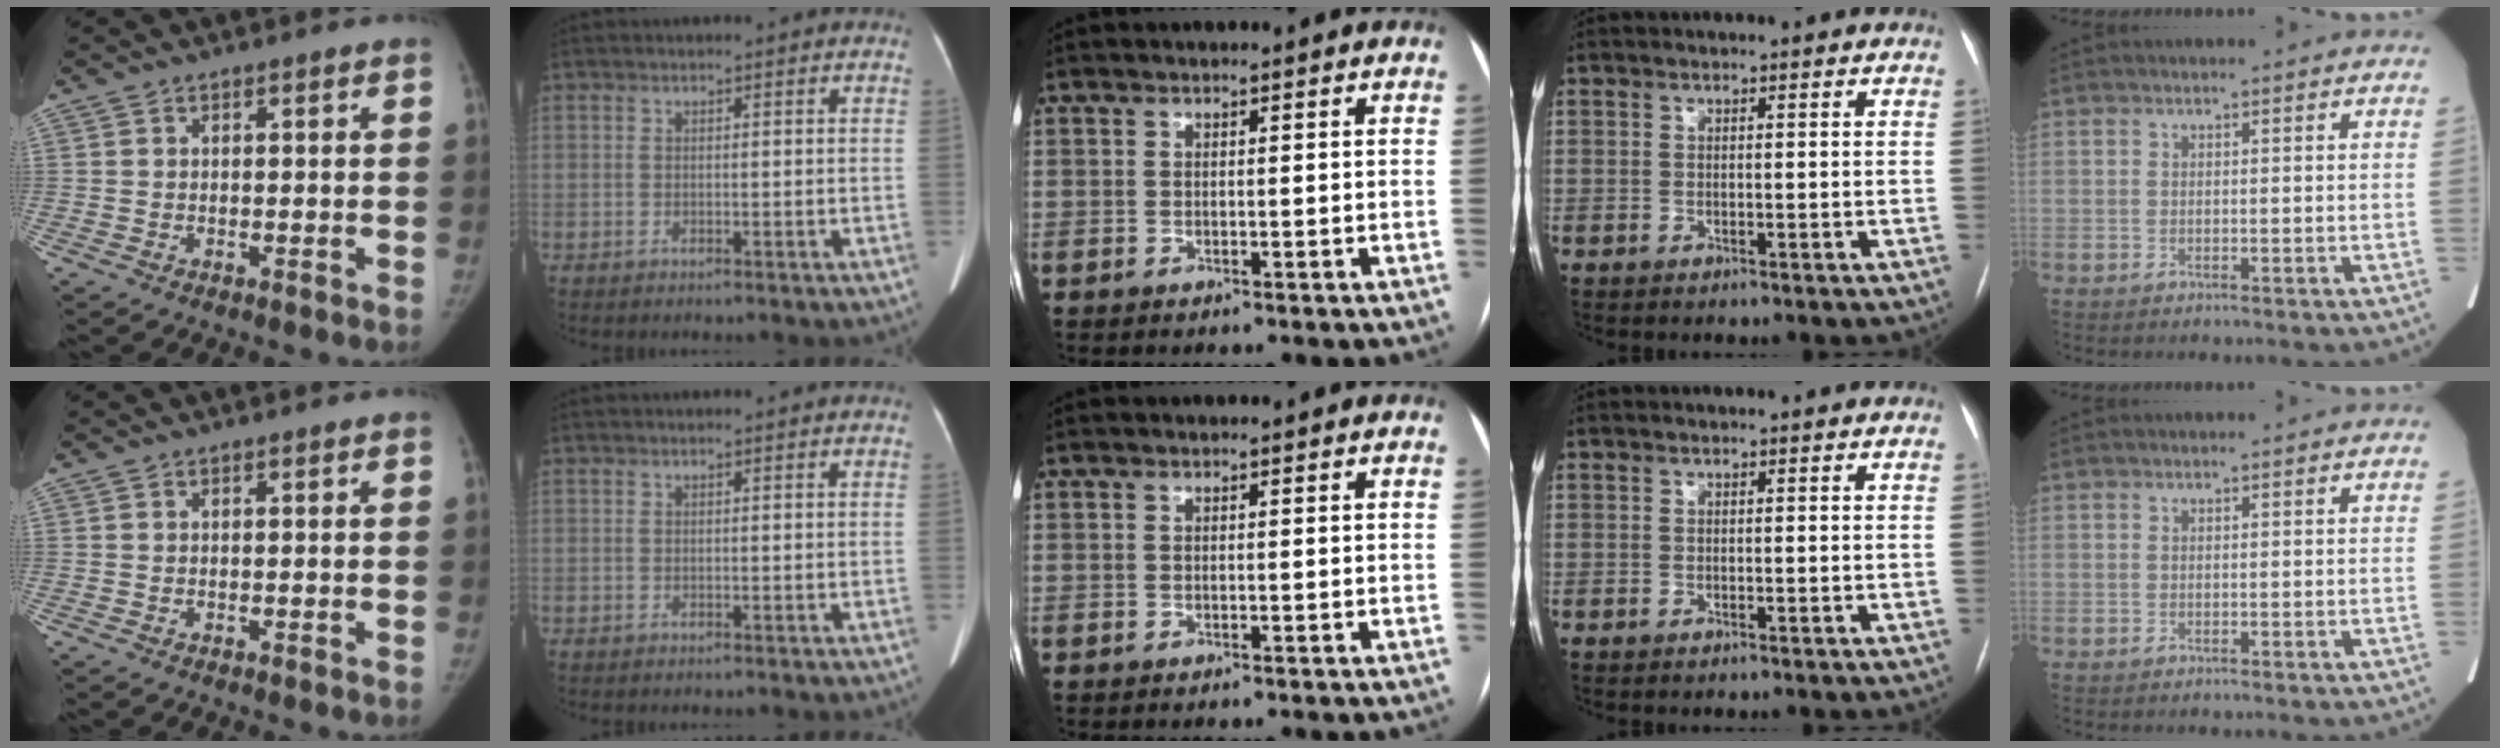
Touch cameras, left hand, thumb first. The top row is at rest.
{}